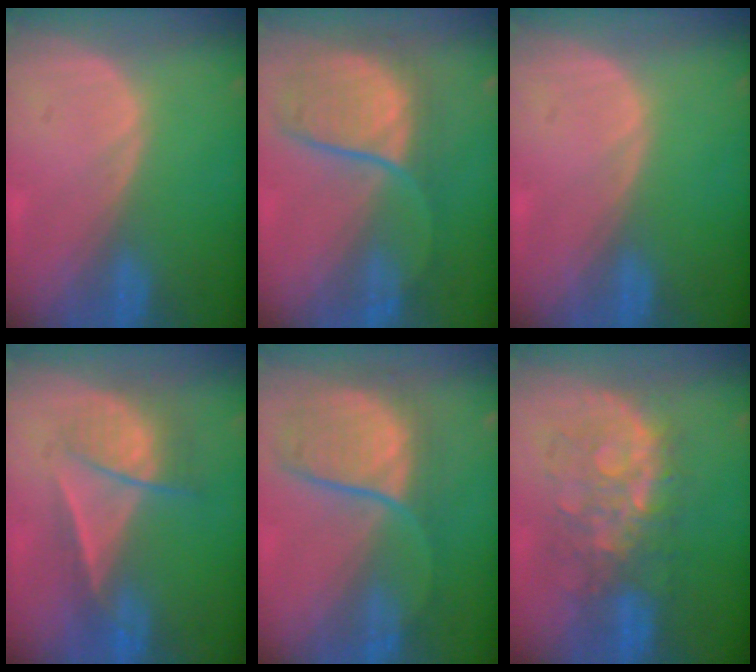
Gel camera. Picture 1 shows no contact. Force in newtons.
{"total": 8.8, "press": 8.4, "slide": 2.6}
{"total": 0.0}
{"total": 7.1, "press": 6.1, "slide": 3.7}
{"total": 8.8, "press": 8.4, "slide": 2.6}
{"total": 8.6, "press": 8.5, "slide": 1.5}